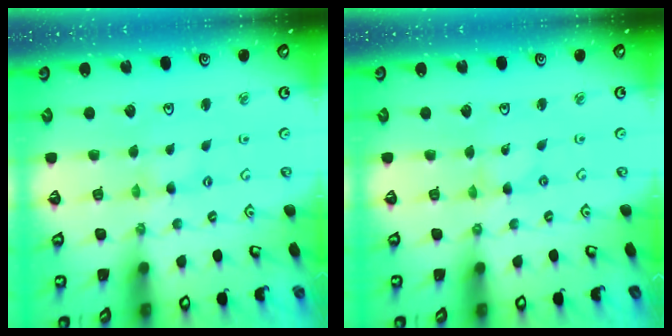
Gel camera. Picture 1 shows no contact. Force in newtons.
{"total": 0.0}